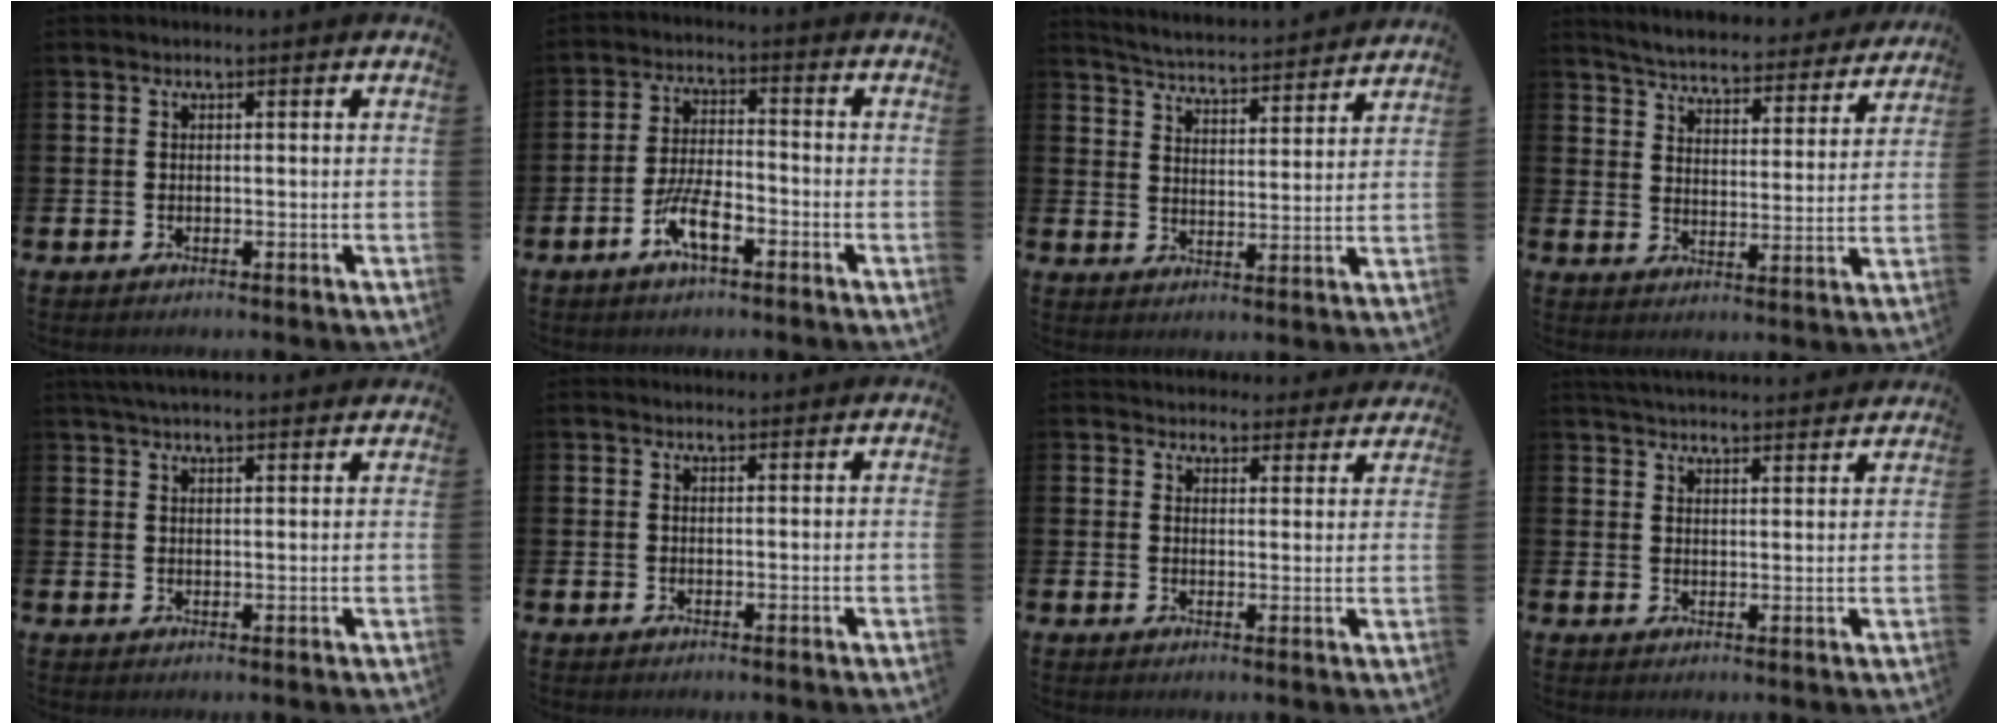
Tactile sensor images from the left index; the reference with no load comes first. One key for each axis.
{"total": 5.8, "fx": -2.8, "fy": 1.8, "fz": 4.8, "tx": -0.098, "ty": 0.002, "tz": -0.054}
{"total": 4.8, "fx": 4.8, "fy": 0.2, "fz": 0.5, "tx": -0.030, "ty": -0.041, "tz": 0.080}
{"total": 5.3, "fx": 5.2, "fy": 0.5, "fz": 0.9, "tx": -0.042, "ty": -0.039, "tz": 0.086}
{"total": 3.8, "fx": 3.7, "fy": 0.4, "fz": 0.9, "tx": -0.023, "ty": -0.009, "tz": 0.067}
{"total": 1.0, "fx": 1.0, "fy": 0.3, "fz": 0.1, "tx": 0.011, "ty": -0.002, "tz": 0.015}
{"total": 4.0, "fx": 3.8, "fy": 1.3, "fz": -0.1, "tx": 0.000, "ty": -0.023, "tz": 0.067}
{"total": 4.3, "fx": 4.3, "fy": 0.1, "fz": 0.2, "tx": -0.012, "ty": -0.027, "tz": 0.078}